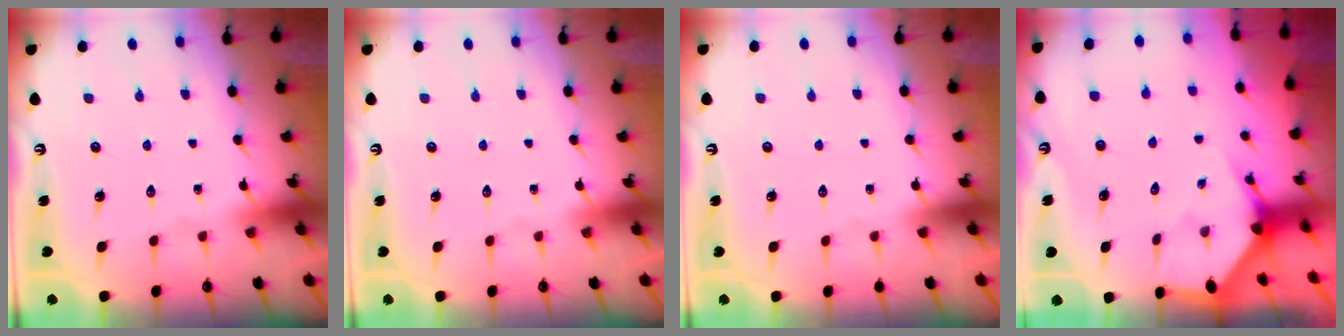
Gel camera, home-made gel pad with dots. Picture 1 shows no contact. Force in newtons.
{"total": 0.0}
{"total": 0.0}
{"total": 2.8, "press": 2.8, "slide": 0.2}